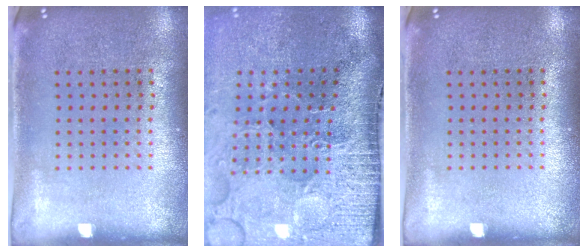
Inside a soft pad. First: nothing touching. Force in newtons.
{"total": 5.1, "press": 4.0, "slide": 3.1}
{"total": 0.0}